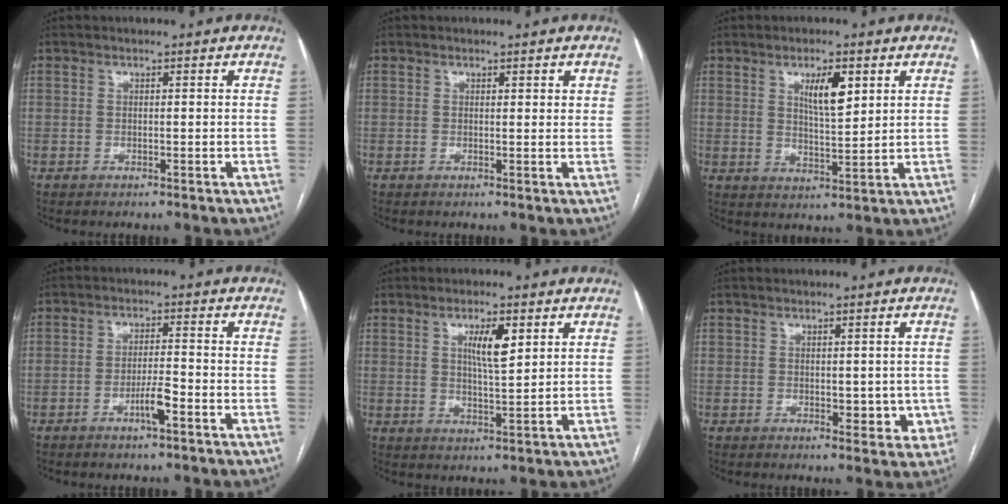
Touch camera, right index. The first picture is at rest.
{"total": 1.1, "force": [0.8, 0.4, 0.7], "torque": [-0.008, 0.001, 0.008]}
{"total": 6.2, "force": [2.8, 1.5, 5.3], "torque": [-0.093, -0.002, 0.050]}
{"total": 4.1, "force": [-2.1, 0.5, 3.6], "torque": [-0.064, -0.001, -0.038]}
{"total": 5.5, "force": [2.2, 0.9, 4.9], "torque": [-0.087, -0.002, 0.040]}
{"total": 2.8, "force": [0.1, 1.9, 2.1], "torque": [-0.023, 0.004, 0.009]}